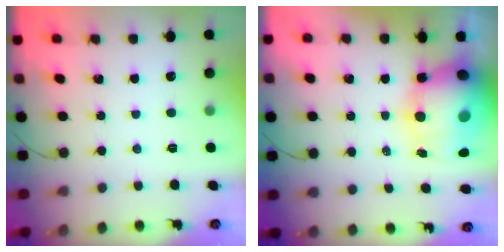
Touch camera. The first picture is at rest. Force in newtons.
{"total": 17.1, "press": 16.6, "slide": 4.3}